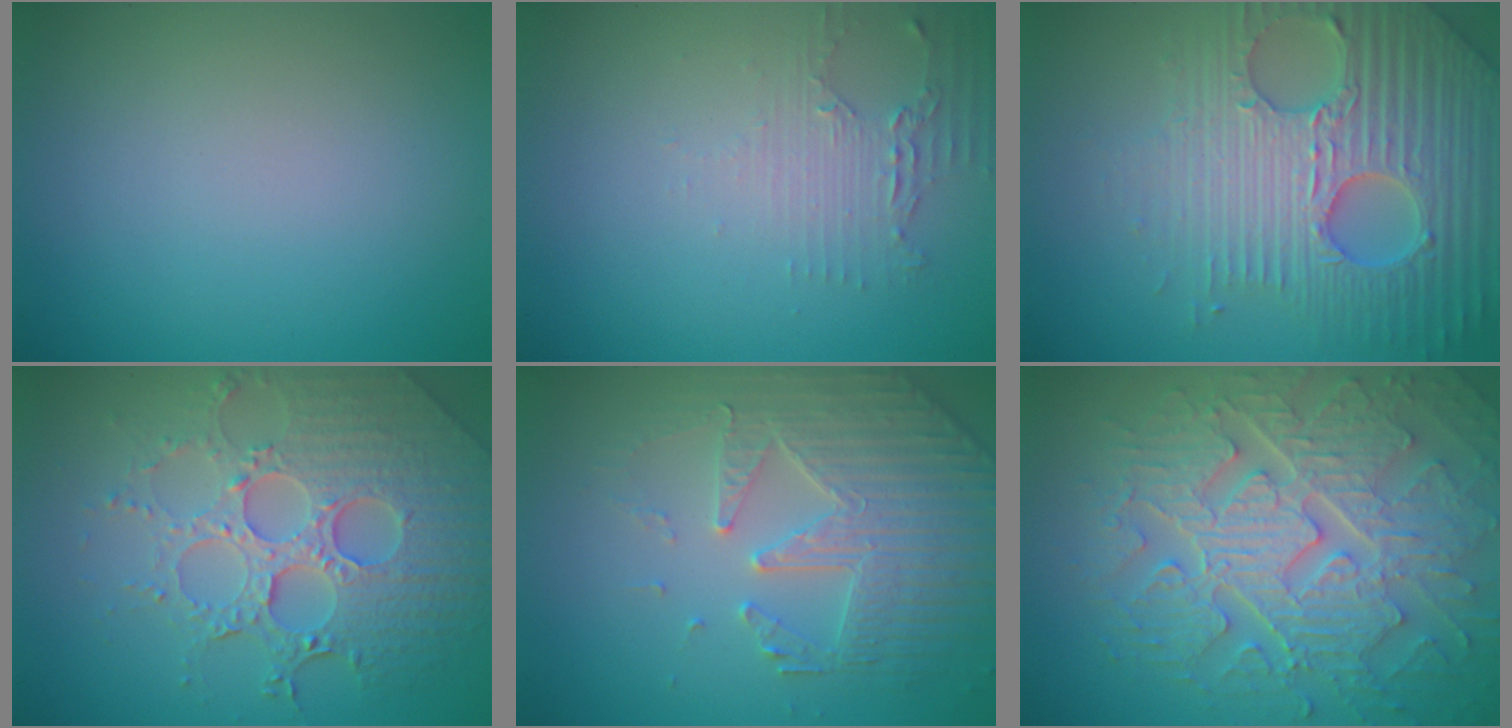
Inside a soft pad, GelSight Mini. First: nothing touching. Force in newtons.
{"total": 2.2, "press": 1.8, "slide": 1.2}
{"total": 7.2, "press": 7.0, "slide": 1.7}
{"total": 7.7, "press": 5.7, "slide": 5.2}
{"total": 4.4, "press": 4.2, "slide": 1.3}
{"total": 9.2, "press": 6.8, "slide": 6.2}